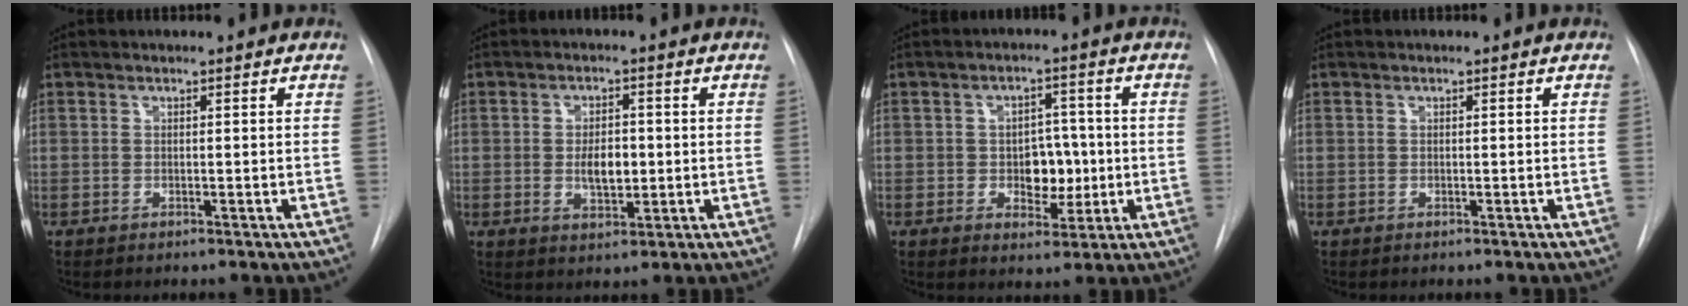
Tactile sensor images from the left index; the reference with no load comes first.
{"total": 4.6, "force": [-0.2, 2.3, 4.0], "torque": [-0.067, -0.001, 0.002]}
{"total": 5.9, "force": [-0.6, 3.9, 4.4], "torque": [-0.056, 0.010, -0.001]}
{"total": 0.0}